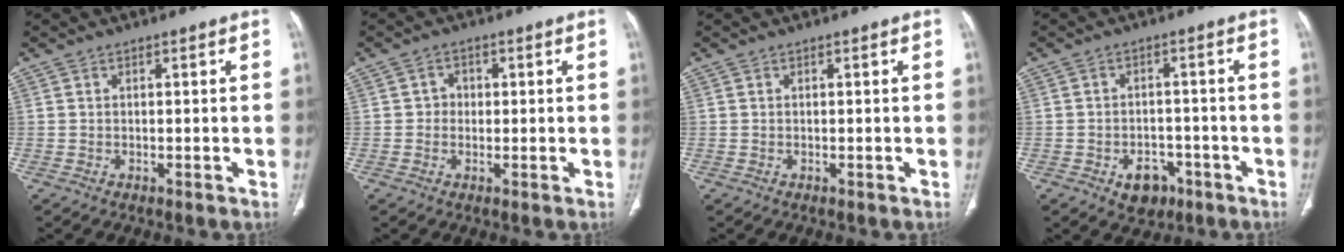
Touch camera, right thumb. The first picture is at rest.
{"total": 2.4, "force": [0.1, 2.2, 0.9], "torque": [0.003, 0.007, -0.002]}
{"total": 0.0}
{"total": 5.8, "force": [-2.9, 4.2, 2.7], "torque": [-0.016, 0.022, -0.033]}